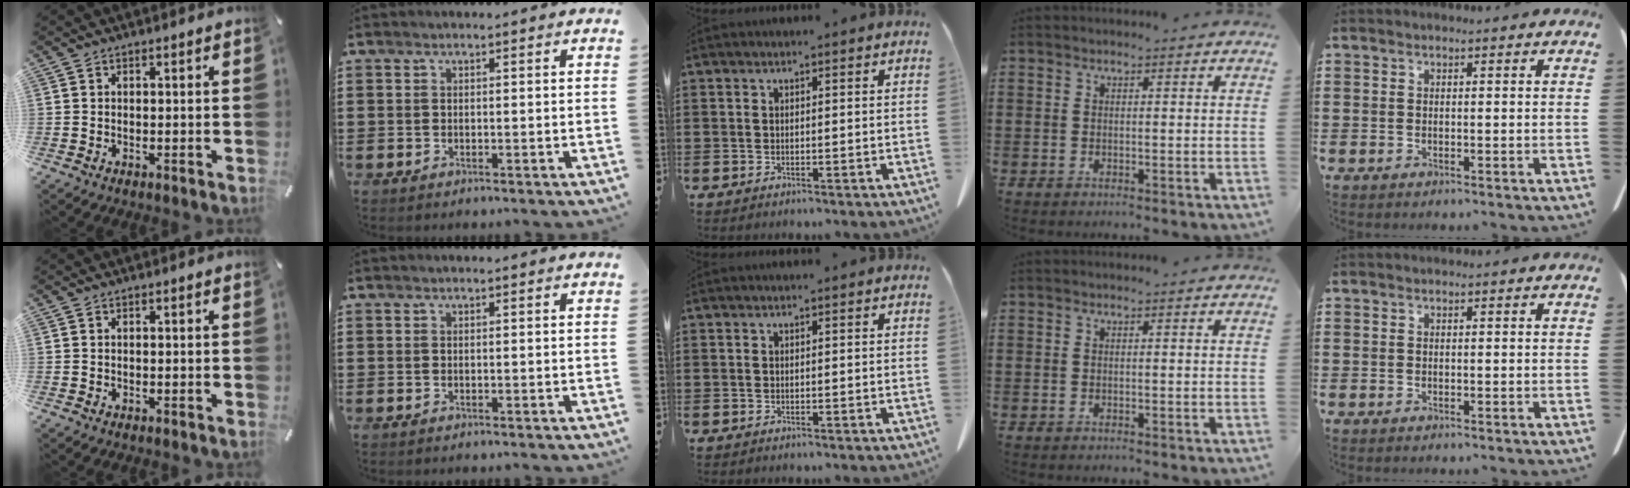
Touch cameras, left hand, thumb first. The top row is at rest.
{}